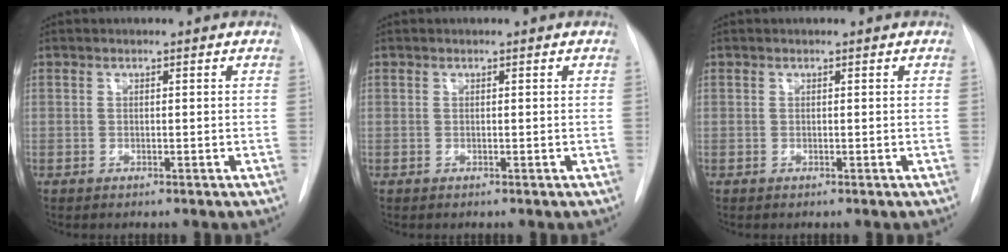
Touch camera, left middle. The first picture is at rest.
{"total": 0.0}
{"total": 0.0}